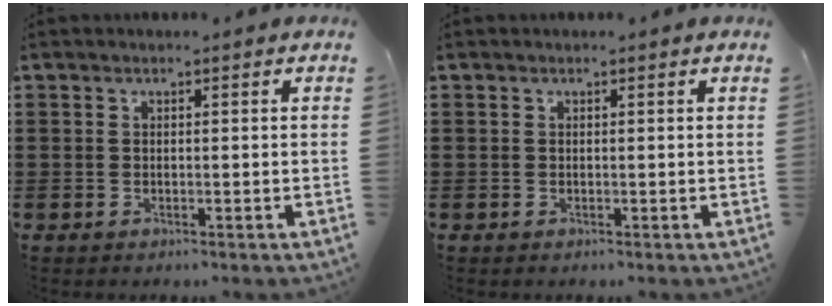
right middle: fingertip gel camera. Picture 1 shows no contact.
{"total": 0.0}